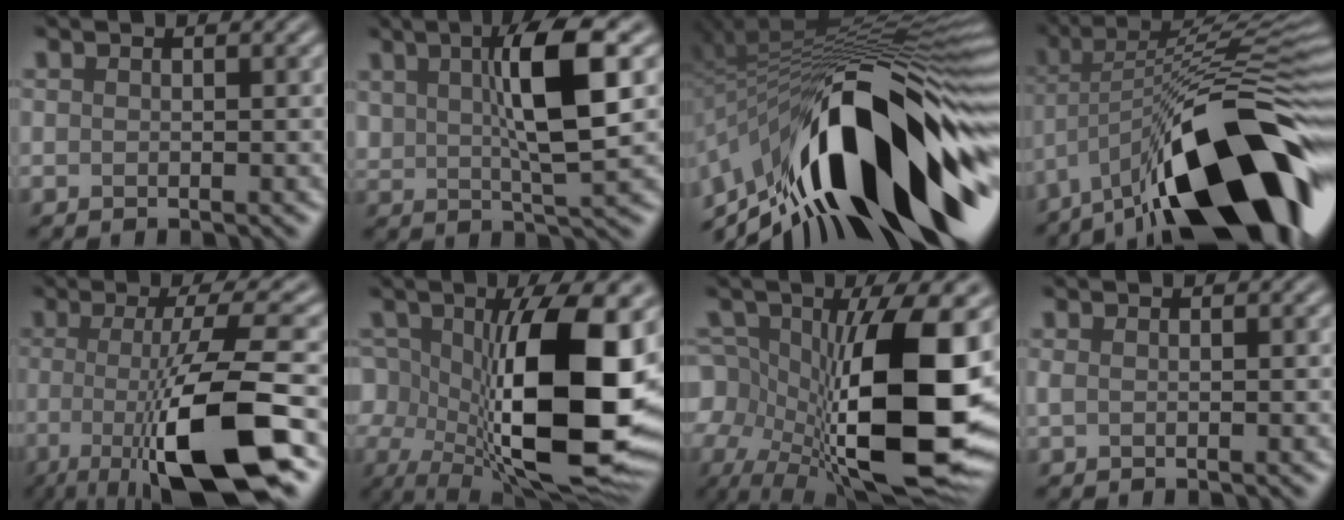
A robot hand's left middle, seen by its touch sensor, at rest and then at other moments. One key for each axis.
{"total": 7.6, "fx": 2.2, "fy": 2.0, "fz": 7.0, "tx": -0.125, "ty": 0.005, "tz": 0.042}
{"total": 16.8, "fx": -6.3, "fy": 6.4, "fz": 14.1, "tx": -0.219, "ty": 0.019, "tz": -0.103}
{"total": 17.7, "fx": -8.1, "fy": 6.6, "fz": 14.2, "tx": -0.208, "ty": 0.015, "tz": -0.138}
{"total": 11.1, "fx": -3.2, "fy": 2.4, "fz": 10.4, "tx": -0.150, "ty": 0.002, "tz": -0.065}
{"total": 17.4, "fx": -0.3, "fy": 8.6, "fz": 15.2, "tx": -0.257, "ty": -0.020, "tz": -0.005}
{"total": 18.0, "fx": -2.3, "fy": 8.9, "fz": 15.5, "tx": -0.285, "ty": -0.024, "tz": -0.036}
{"total": 0.5, "fx": 0.2, "fy": 0.2, "fz": 0.5, "tx": -0.011, "ty": 0.003, "tz": 0.003}